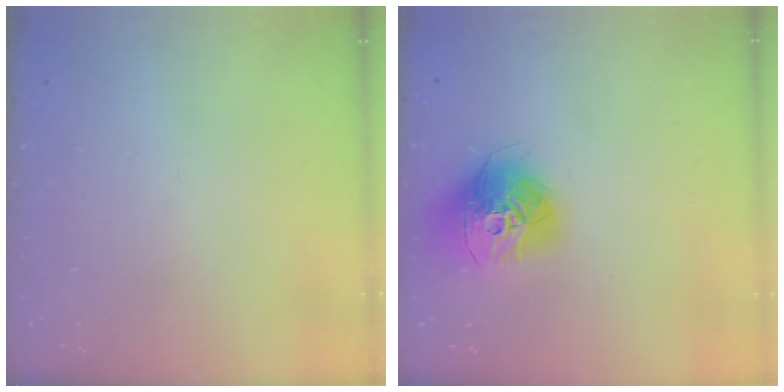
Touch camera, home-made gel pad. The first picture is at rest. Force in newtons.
{"total": 14.1, "press": 14.1, "slide": 1.3}